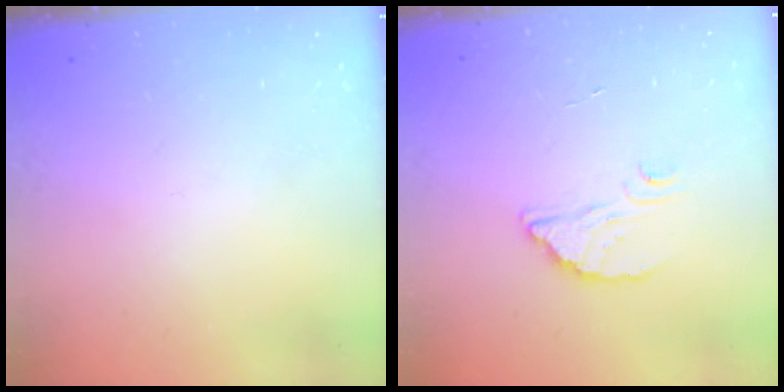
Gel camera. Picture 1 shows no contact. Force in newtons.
{"total": 2.7, "press": 2.7, "slide": 0.2}